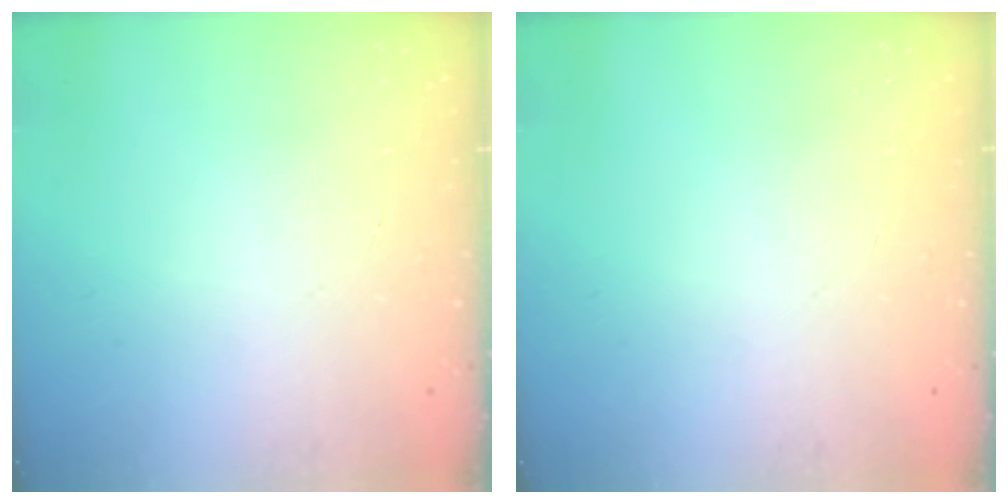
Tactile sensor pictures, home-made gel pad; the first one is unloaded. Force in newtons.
{"total": 0.0}